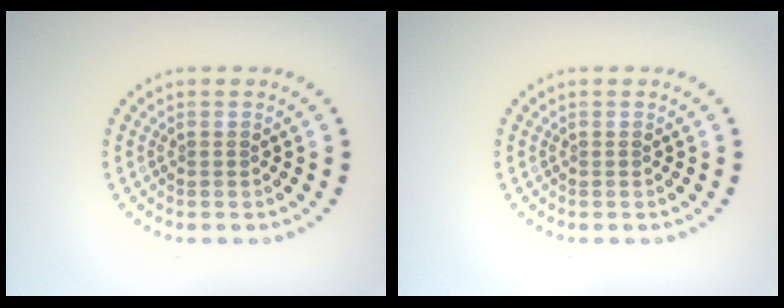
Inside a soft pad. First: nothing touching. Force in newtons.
{"total": 0.0}